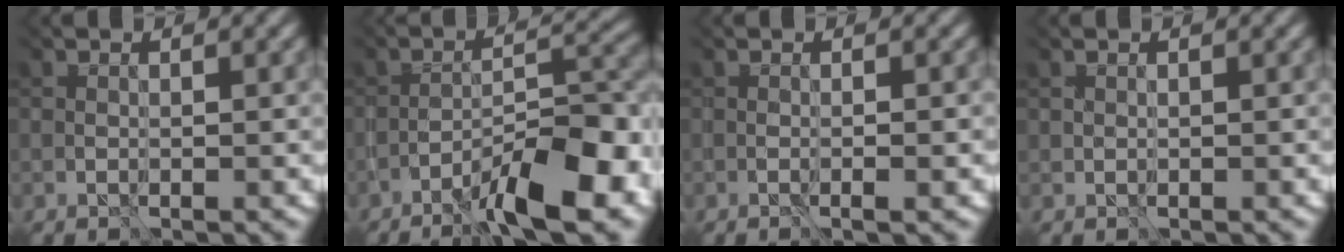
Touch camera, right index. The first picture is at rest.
{"total": 7.6, "force": [-5.9, 0.4, 4.8], "torque": [-0.083, 0.010, -0.082]}
{"total": 1.1, "force": [-0.8, -0.2, 0.8], "torque": [-0.009, 0.001, -0.008]}
{"total": 0.5, "force": [0.3, 0.4, -0.2], "torque": [0.008, -0.001, 0.005]}